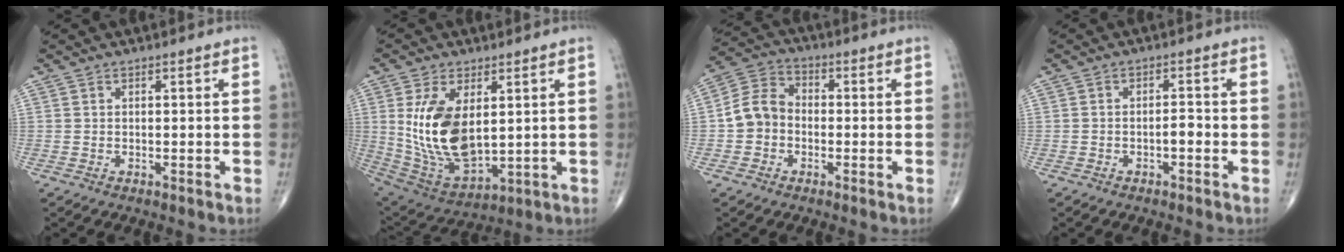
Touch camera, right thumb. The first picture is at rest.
{"total": 16.1, "force": [2.6, 8.6, 13.3], "torque": [-0.243, -0.021, 0.071]}
{"total": 7.4, "force": [-1.3, 6.1, 3.9], "torque": [-0.059, 0.031, -0.039]}
{"total": 2.1, "force": [-0.9, 0.9, 1.7], "torque": [-0.020, 0.011, -0.016]}